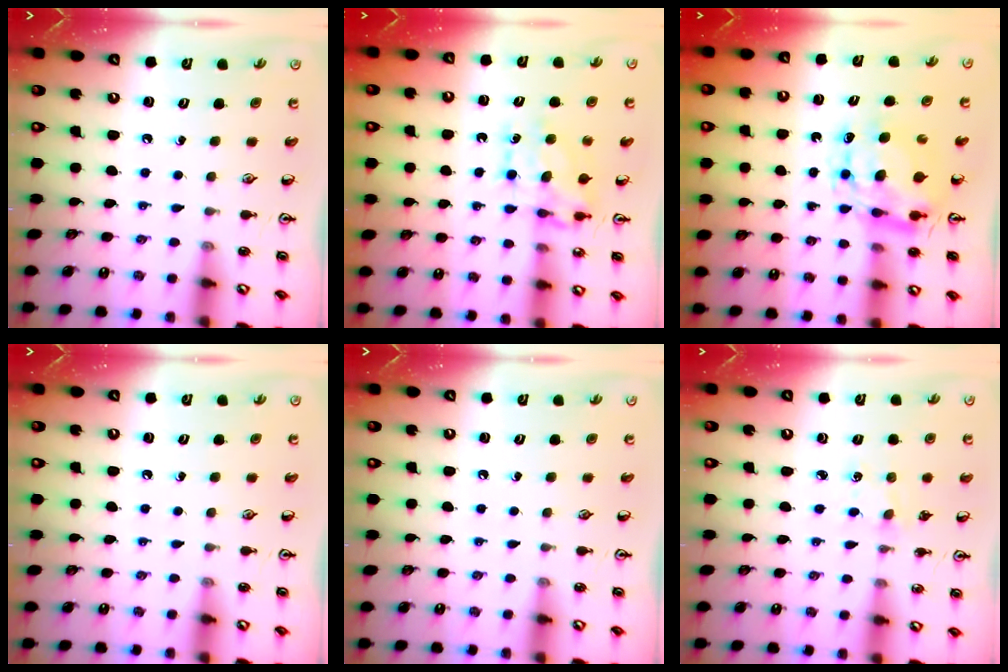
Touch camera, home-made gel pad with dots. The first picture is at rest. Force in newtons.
{"total": 7.1, "press": 7.1, "slide": 0.7}
{"total": 8.7, "press": 8.7, "slide": 0.7}
{"total": 0.0}
{"total": 0.0}
{"total": 2.9, "press": 2.8, "slide": 0.4}